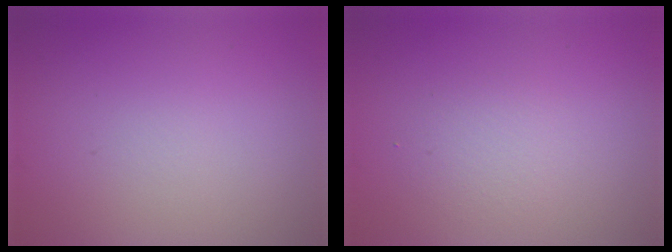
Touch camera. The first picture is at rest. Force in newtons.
{"total": 1.5, "press": 1.5, "slide": 0.1}